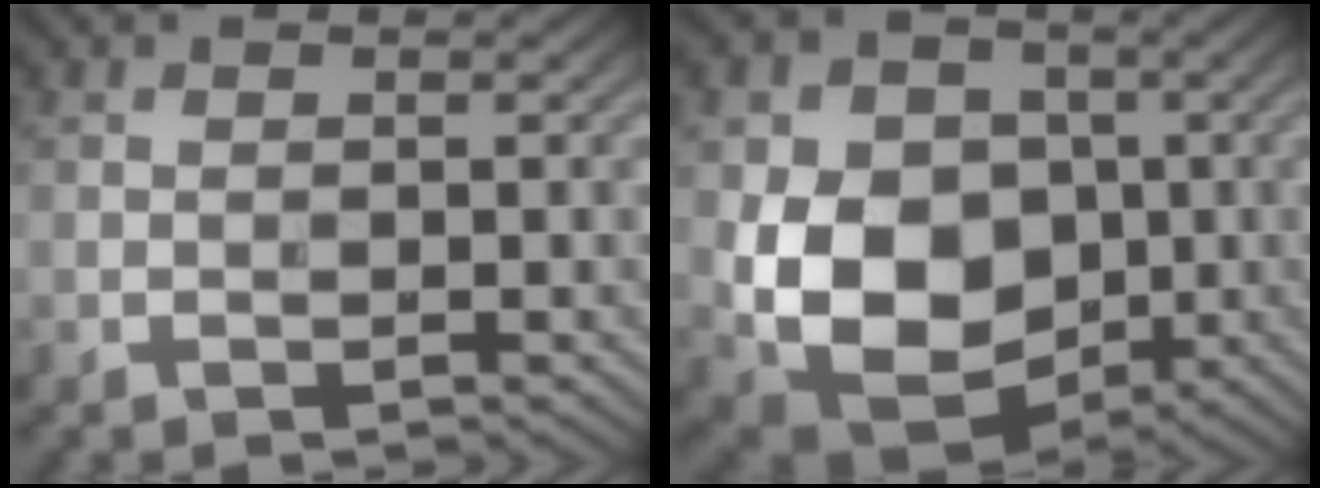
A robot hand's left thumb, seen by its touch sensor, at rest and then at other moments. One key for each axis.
{"total": 13.1, "fx": -1.3, "fy": 10.2, "fz": 8.2, "tx": -0.170, "ty": -0.025, "tz": -0.023}